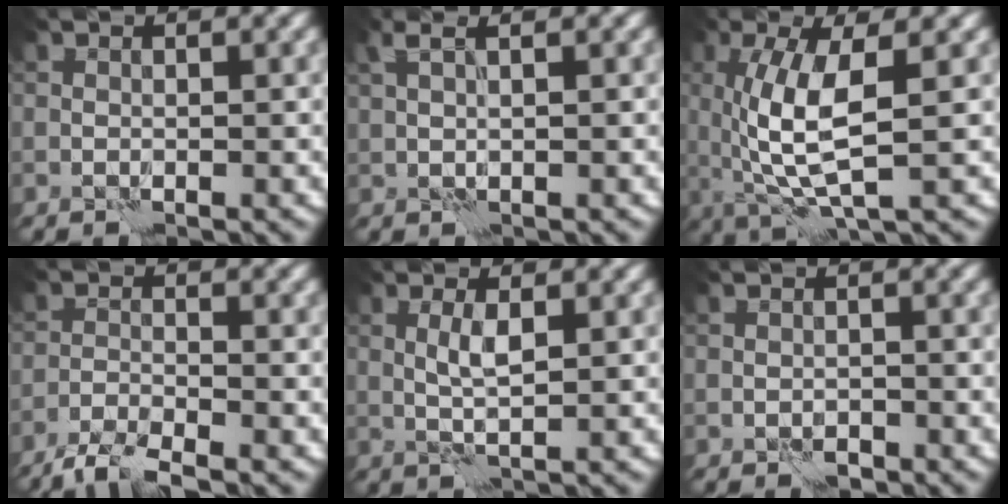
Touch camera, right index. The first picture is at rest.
{"total": 1.7, "force": [0.9, 0.4, 1.4], "torque": [-0.031, 0.006, 0.017]}
{"total": 6.3, "force": [0.5, 1.9, 6.0], "torque": [-0.124, -0.001, 0.016]}
{"total": 4.0, "force": [-3.4, 0.7, 2.0], "torque": [-0.037, -0.004, -0.071]}
{"total": 1.9, "force": [0.3, 0.4, 1.9], "torque": [-0.041, 0.006, 0.007]}
{"total": 1.0, "force": [-0.8, 0.5, 0.3], "torque": [-0.001, 0.003, -0.013]}